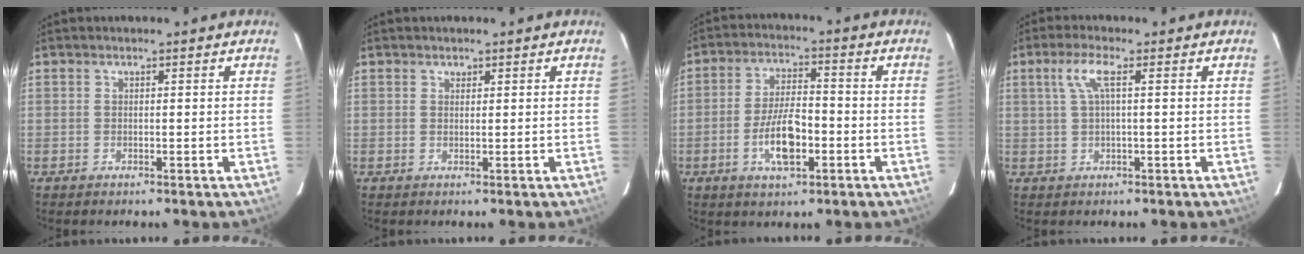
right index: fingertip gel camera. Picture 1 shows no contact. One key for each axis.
{"total": 0.6, "fx": 0.4, "fy": 0.4, "fz": 0.0, "tx": 0.001, "ty": 0.002, "tz": 0.006}
{"total": 8.7, "fx": -3.1, "fy": 3.4, "fz": 7.3, "tx": -0.145, "ty": 0.003, "tz": -0.053}
{"total": 3.8, "fx": 0.9, "fy": 0.2, "fz": 3.7, "tx": -0.079, "ty": 0.005, "tz": 0.019}